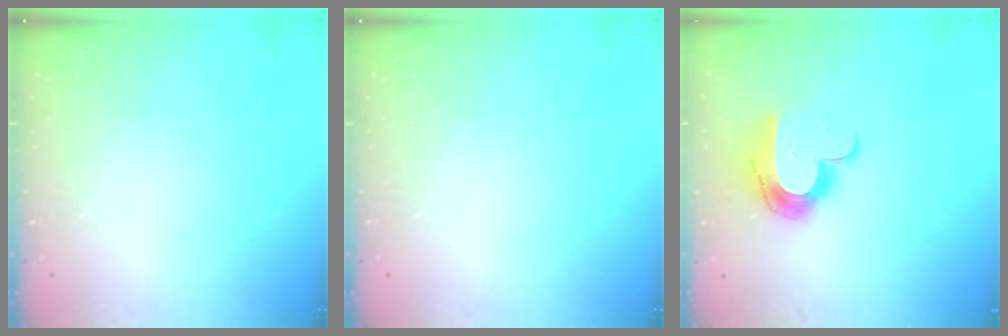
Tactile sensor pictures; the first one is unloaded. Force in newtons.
{"total": 0.0}
{"total": 12.0, "press": 12.0, "slide": 1.0}